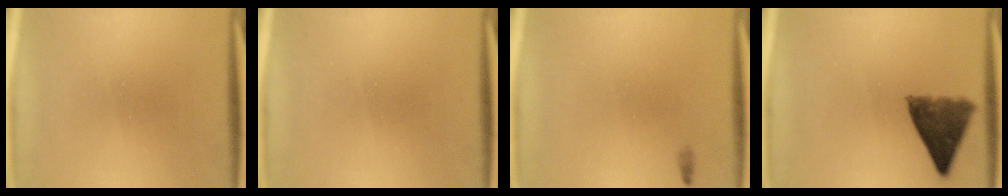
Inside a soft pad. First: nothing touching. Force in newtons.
{"total": 0.0}
{"total": 0.5}
{"total": 8.1}